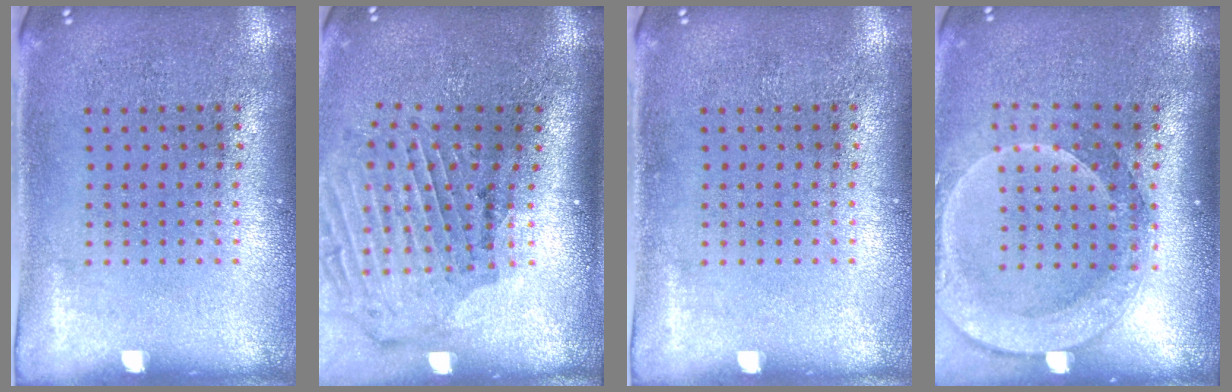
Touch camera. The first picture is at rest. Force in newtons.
{"total": 2.1, "press": 1.9, "slide": 0.8}
{"total": 0.0}
{"total": 2.3, "press": 1.8, "slide": 1.4}